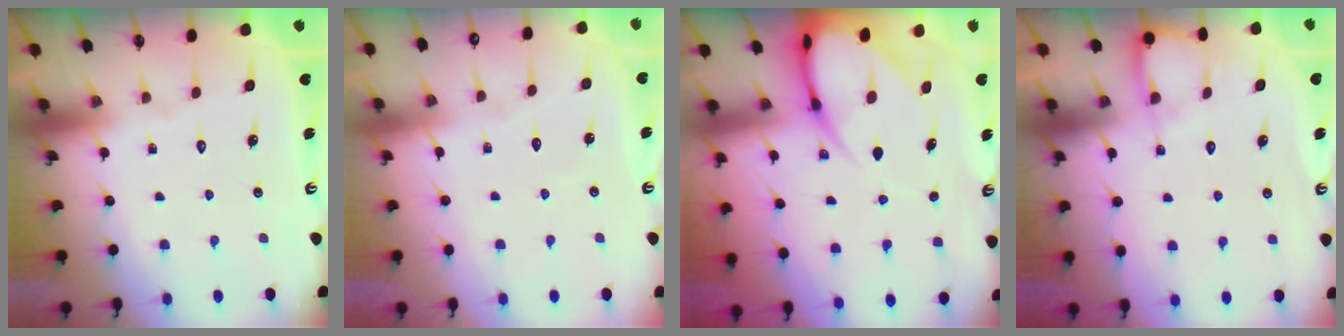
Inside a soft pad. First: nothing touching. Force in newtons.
{"total": 2.3, "press": 2.2, "slide": 0.3}
{"total": 10.2, "press": 10.2, "slide": 1.2}
{"total": 4.2, "press": 4.2, "slide": 0.6}